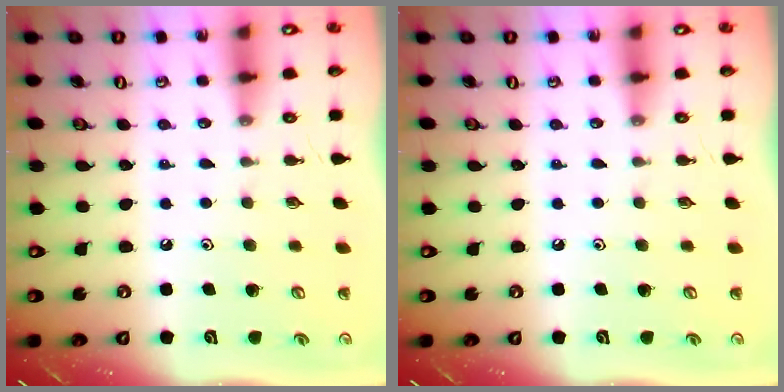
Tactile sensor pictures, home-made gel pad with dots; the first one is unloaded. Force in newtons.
{"total": 0.0}